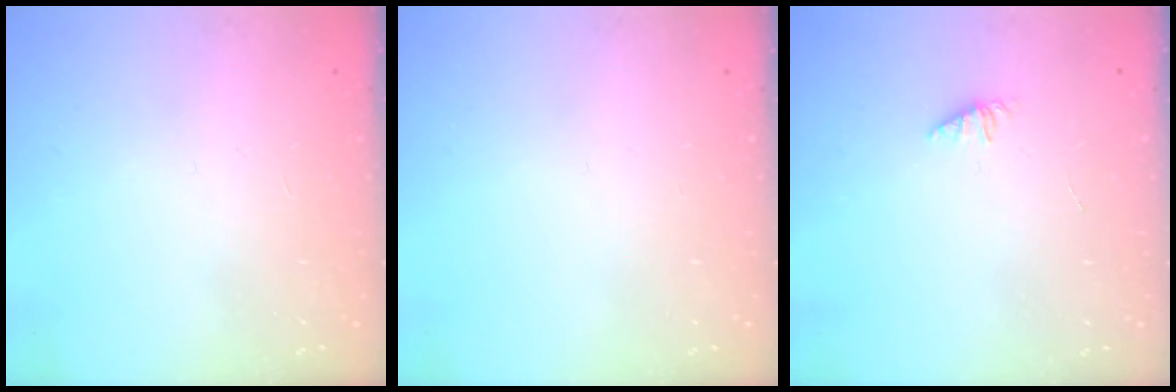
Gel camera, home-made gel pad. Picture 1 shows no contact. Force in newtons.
{"total": 0.0}
{"total": 1.8, "press": 1.7, "slide": 0.4}